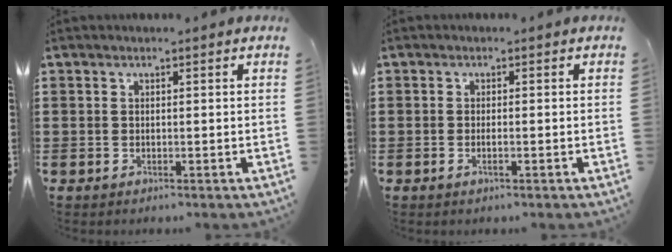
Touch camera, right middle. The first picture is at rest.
{"total": 0.8, "force": [-0.4, 0.1, 0.7], "torque": [-0.013, -0.003, -0.007]}